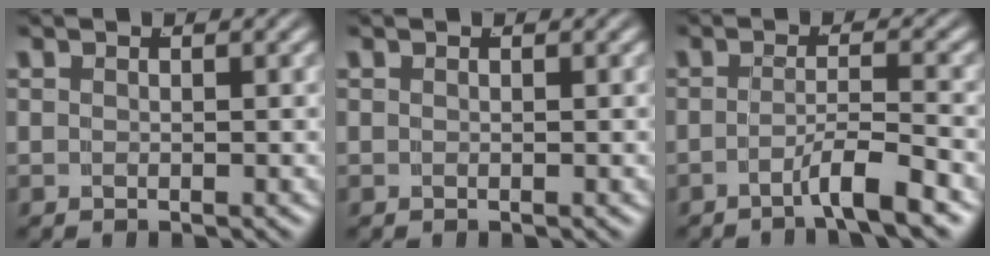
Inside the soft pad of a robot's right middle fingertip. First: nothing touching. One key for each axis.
{"total": 0.0}
{"total": 3.5, "fx": -2.7, "fy": -0.2, "fz": 2.2, "tx": -0.036, "ty": -0.006, "tz": -0.045}